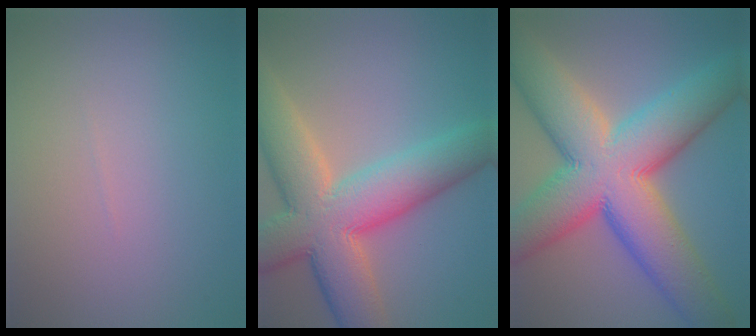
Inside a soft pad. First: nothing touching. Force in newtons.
{"total": 11.8, "press": 11.7, "slide": 0.9}
{"total": 15.8, "press": 15.8, "slide": 0.8}